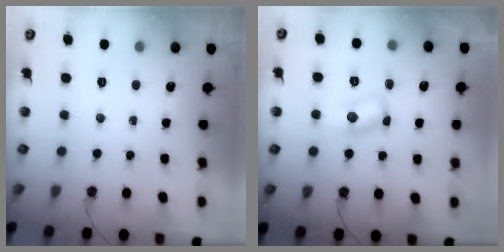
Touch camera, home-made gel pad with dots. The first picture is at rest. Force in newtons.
{"total": 4.1, "press": 4.0, "slide": 0.5}